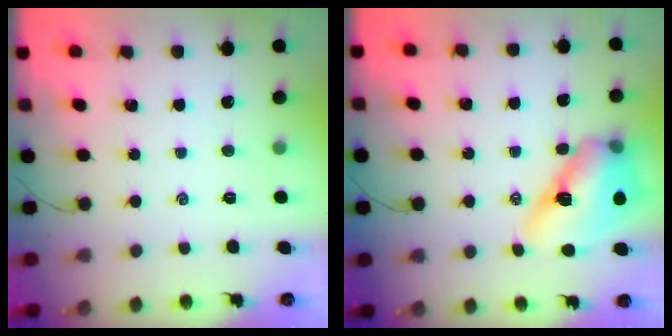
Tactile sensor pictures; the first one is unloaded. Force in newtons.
{"total": 14.5, "press": 13.8, "slide": 4.3}